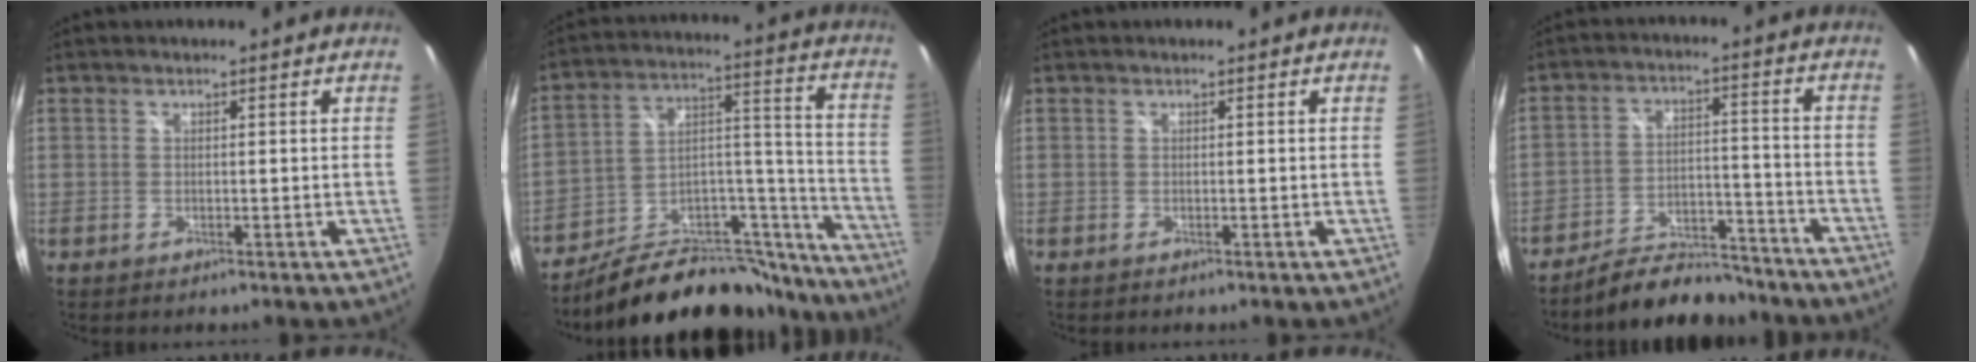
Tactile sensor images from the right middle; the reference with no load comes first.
{"total": 24.6, "force": [-20.4, 9.5, 9.8], "torque": [-0.122, 0.074, -0.289]}
{"total": 0.0}
{"total": 12.0, "force": [-11.0, 3.6, 3.3], "torque": [-0.068, 0.019, -0.159]}